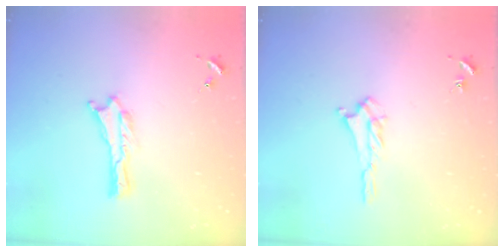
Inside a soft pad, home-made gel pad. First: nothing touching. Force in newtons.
{"total": 2.0, "press": 2.0, "slide": 0.5}